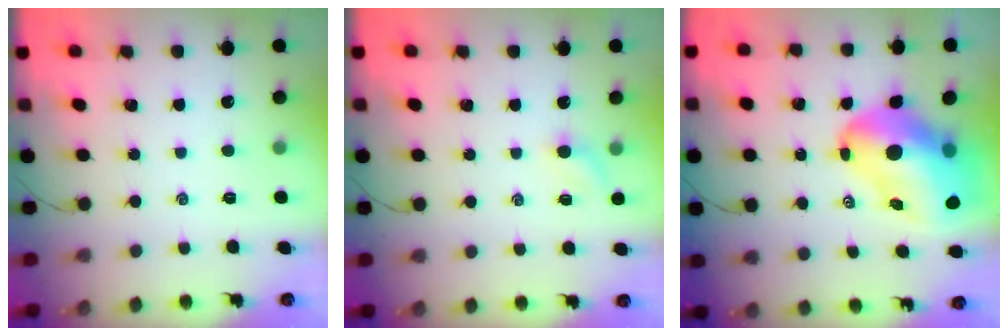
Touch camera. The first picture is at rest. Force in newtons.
{"total": 3.5, "press": 3.3, "slide": 1.0}
{"total": 18.4, "press": 17.6, "slide": 5.2}